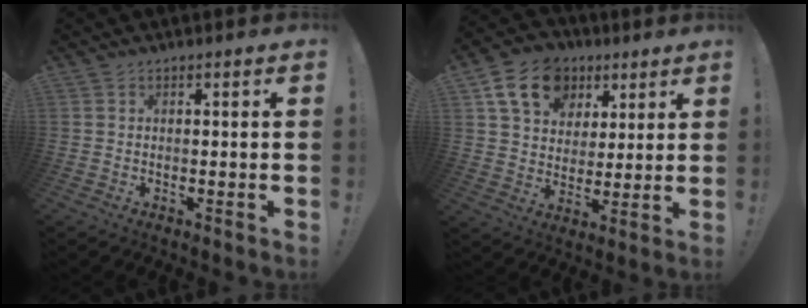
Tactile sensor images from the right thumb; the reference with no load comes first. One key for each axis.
{"total": 15.7, "fx": 7.4, "fy": 11.7, "fz": 7.5, "tx": -0.115, "ty": -0.027, "tz": 0.142}